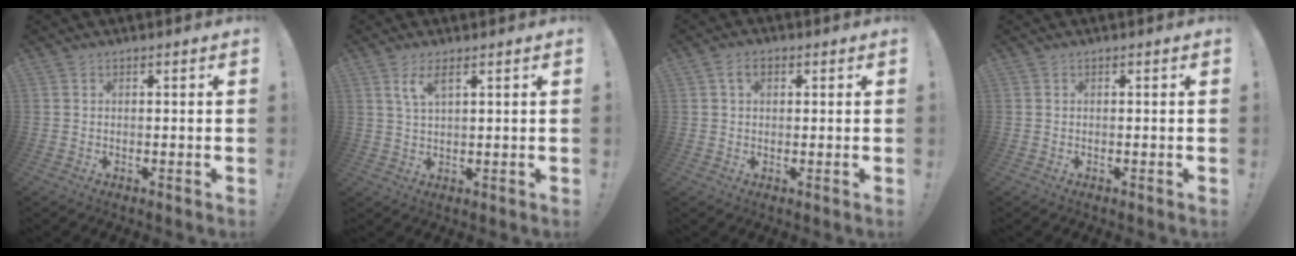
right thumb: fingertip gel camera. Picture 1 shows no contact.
{"total": 4.6, "force": [2.6, 1.0, 3.7], "torque": [-0.068, -0.005, 0.044]}
{"total": 3.4, "force": [1.2, 2.1, 2.3], "torque": [-0.031, 0.002, 0.020]}
{"total": 0.0}